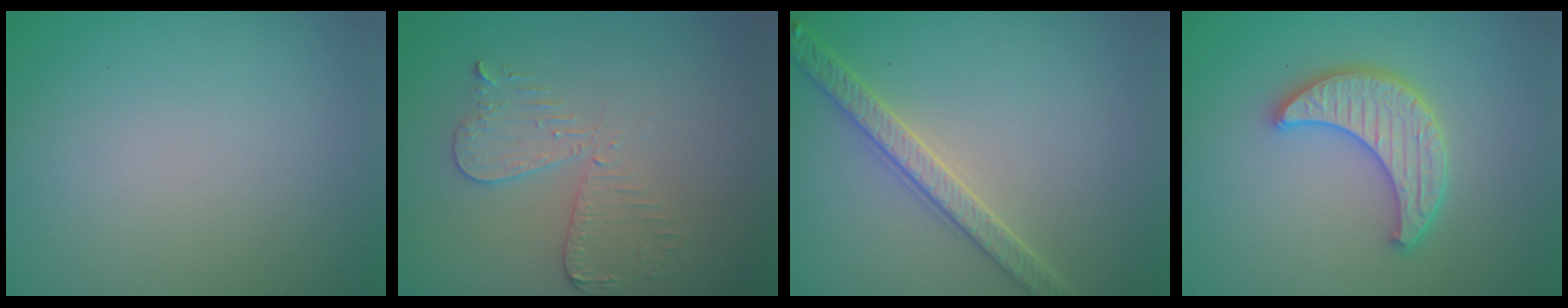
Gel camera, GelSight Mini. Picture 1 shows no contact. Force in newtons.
{"total": 3.0, "press": 2.7, "slide": 1.2}
{"total": 3.6, "press": 3.2, "slide": 1.6}
{"total": 4.6, "press": 4.0, "slide": 2.3}